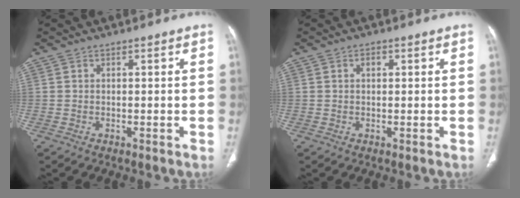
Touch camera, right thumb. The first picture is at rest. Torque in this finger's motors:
{"motor_torque": [-0.03, 0.24, 0.48, -0.36, -0.03]}